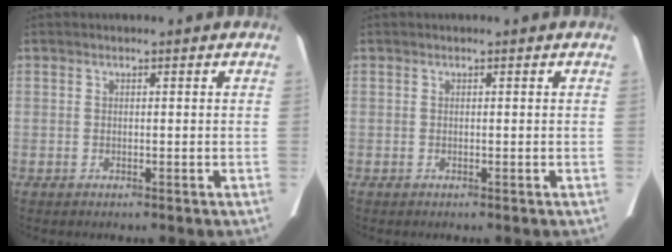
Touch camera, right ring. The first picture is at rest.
{"total": 0.0}